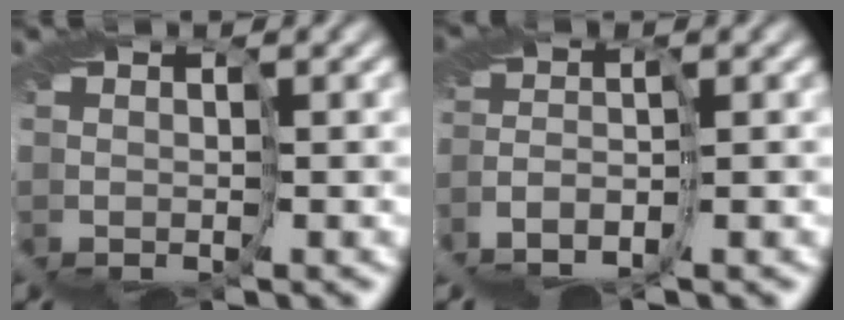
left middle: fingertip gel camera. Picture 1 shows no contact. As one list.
[{"total": 4.1, "force": [-3.8, -1.4, 0.7], "torque": [-0.058, -0.002, -0.067]}]